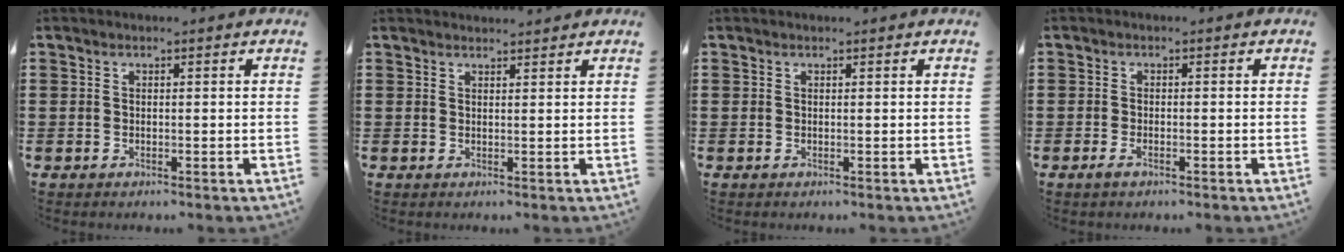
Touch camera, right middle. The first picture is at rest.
{"total": 1.5, "force": [1.5, -0.1, 0.1], "torque": [-0.005, -0.002, 0.030]}
{"total": 0.0}
{"total": 1.1, "force": [-0.6, 0.2, 0.8], "torque": [-0.024, -0.006, -0.014]}